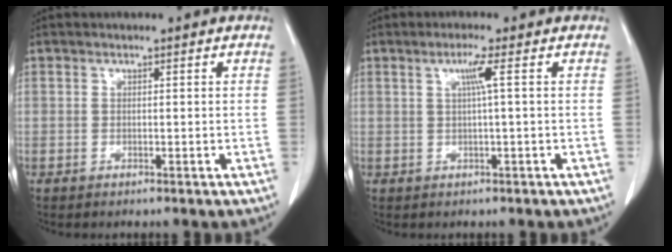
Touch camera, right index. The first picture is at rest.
{"total": 2.6, "force": [0.6, -0.7, 2.4], "torque": [-0.050, 0.003, 0.014]}